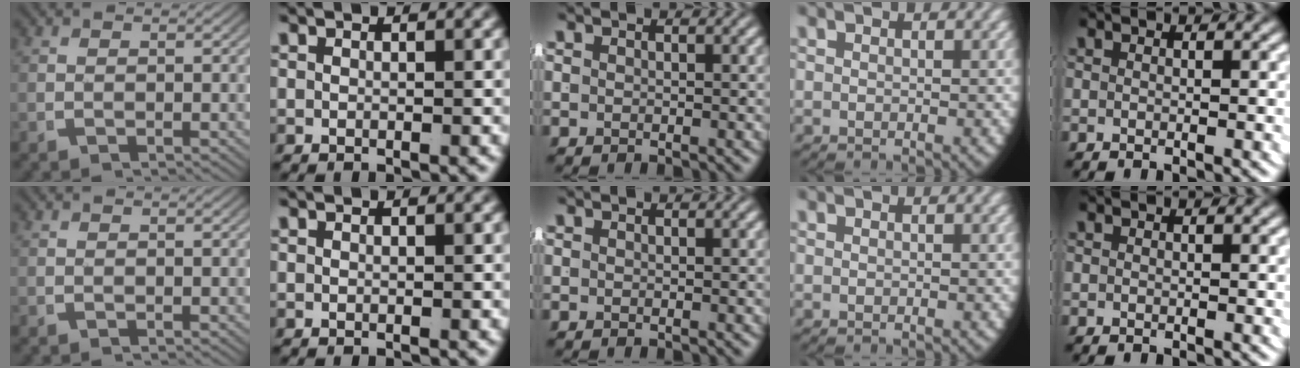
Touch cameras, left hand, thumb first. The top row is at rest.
{}